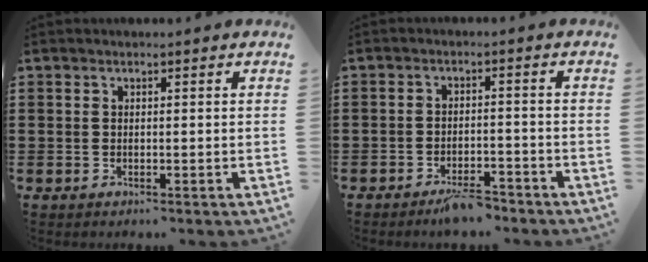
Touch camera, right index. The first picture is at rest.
{"total": 3.4, "force": [-3.1, 0.6, 1.3], "torque": [-0.022, 0.009, -0.059]}